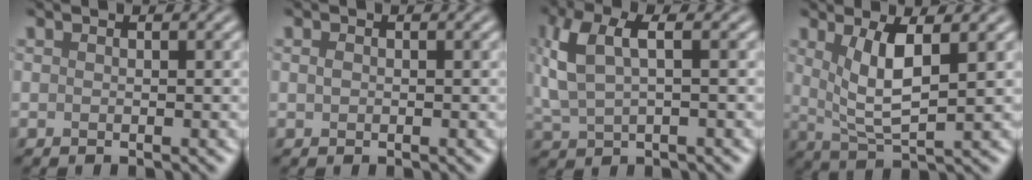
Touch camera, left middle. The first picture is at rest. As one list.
[{"total": 0.6, "force": [0.0, 0.5, 0.3], "torque": [-0.007, -0.001, 0.001]}, {"total": 4.9, "force": [1.5, 2.2, 4.1], "torque": [-0.099, 0.005, 0.034]}, {"total": 4.7, "force": [1.4, 1.3, 4.3], "torque": [-0.086, -0.009, 0.032]}]